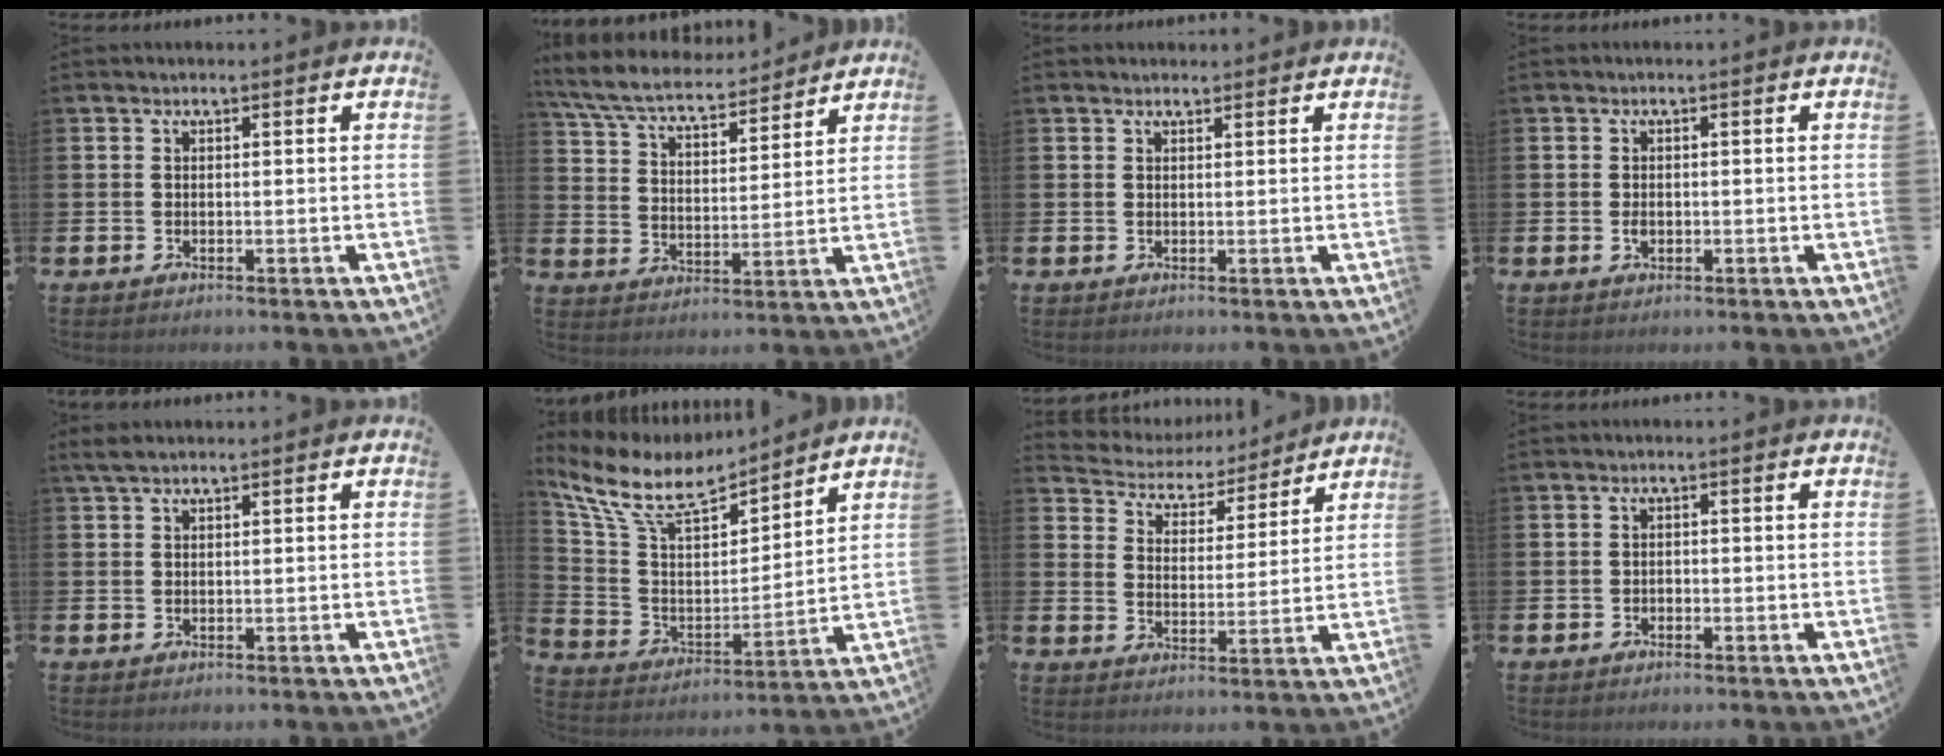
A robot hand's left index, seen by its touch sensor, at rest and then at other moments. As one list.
[{"total": 7.3, "force": [6.7, 1.6, 2.4], "torque": [-0.078, -0.040, 0.118]}, {"total": 1.0, "force": [0.9, 0.3, 0.1], "torque": [0.008, -0.001, 0.014]}, {"total": 1.2, "force": [-0.3, 0.9, 0.7], "torque": [-0.011, 0.004, -0.007]}, {"total": 1.6, "force": [1.2, 0.4, 1.0], "torque": [-0.024, 0.007, 0.021]}, {"total": 9.6, "force": [8.5, 3.0, 3.4], "torque": [-0.112, -0.055, 0.147]}, {"total": 4.7, "force": [4.3, 1.9, -0.1], "torque": [-0.031, -0.038, 0.070]}, {"total": 0.9, "force": [-0.7, 0.6, 0.0], "torque": [-0.005, 0.003, -0.015]}]